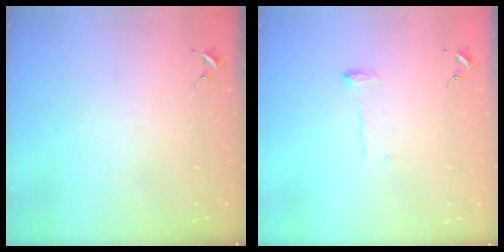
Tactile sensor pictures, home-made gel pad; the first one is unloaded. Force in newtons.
{"total": 6.6, "press": 6.6, "slide": 0.3}